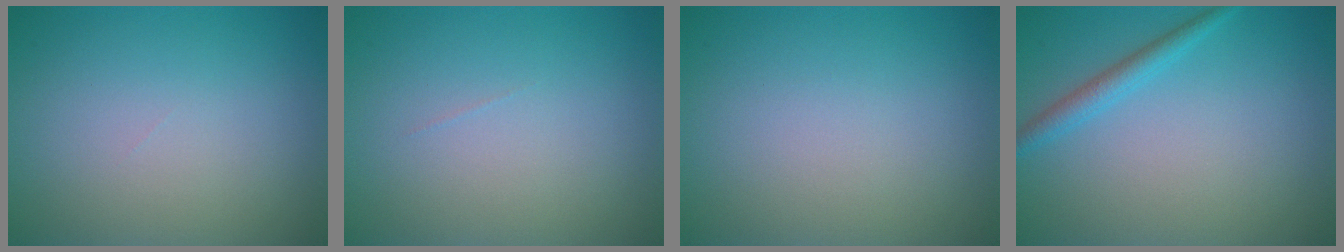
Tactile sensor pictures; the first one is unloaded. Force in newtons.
{"total": 0.0}
{"total": 0.0}
{"total": 1.9, "press": 1.9, "slide": 0.1}